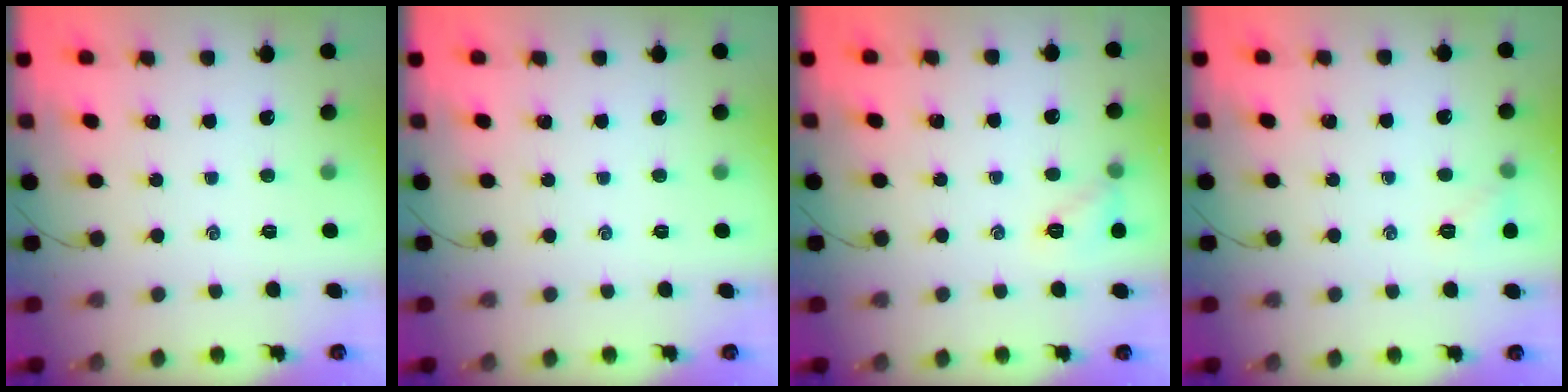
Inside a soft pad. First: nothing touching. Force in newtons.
{"total": 0.0}
{"total": 7.2, "press": 7.0, "slide": 1.4}
{"total": 5.6, "press": 5.4, "slide": 1.4}